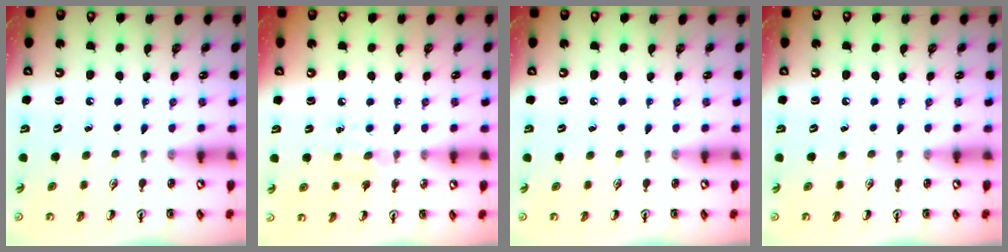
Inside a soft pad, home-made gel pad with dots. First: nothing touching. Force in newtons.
{"total": 5.7, "press": 5.7, "slide": 0.6}
{"total": 0.0}
{"total": 0.0}